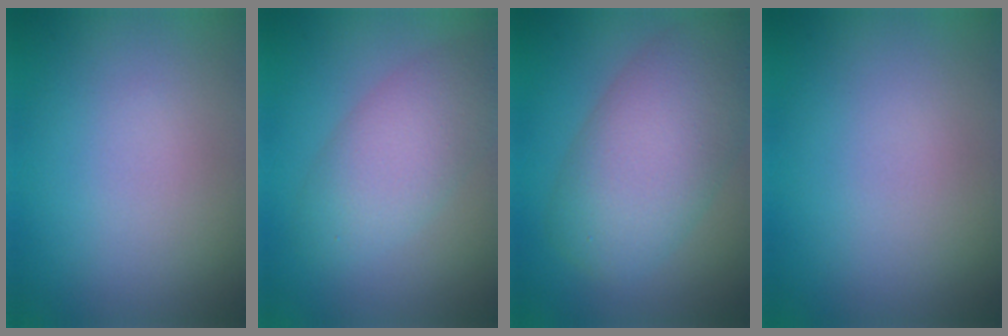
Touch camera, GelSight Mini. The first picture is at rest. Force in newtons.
{"total": 6.1, "press": 6.1, "slide": 0.1}
{"total": 7.9, "press": 7.9, "slide": 0.2}
{"total": 0.0}